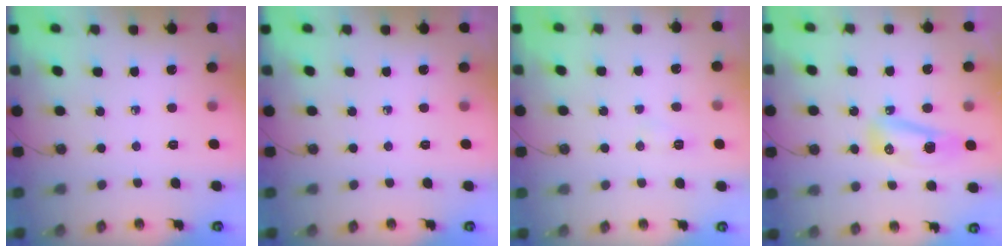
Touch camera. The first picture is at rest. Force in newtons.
{"total": 0.0}
{"total": 4.6, "press": 4.6, "slide": 0.5}
{"total": 8.1, "press": 8.0, "slide": 1.6}